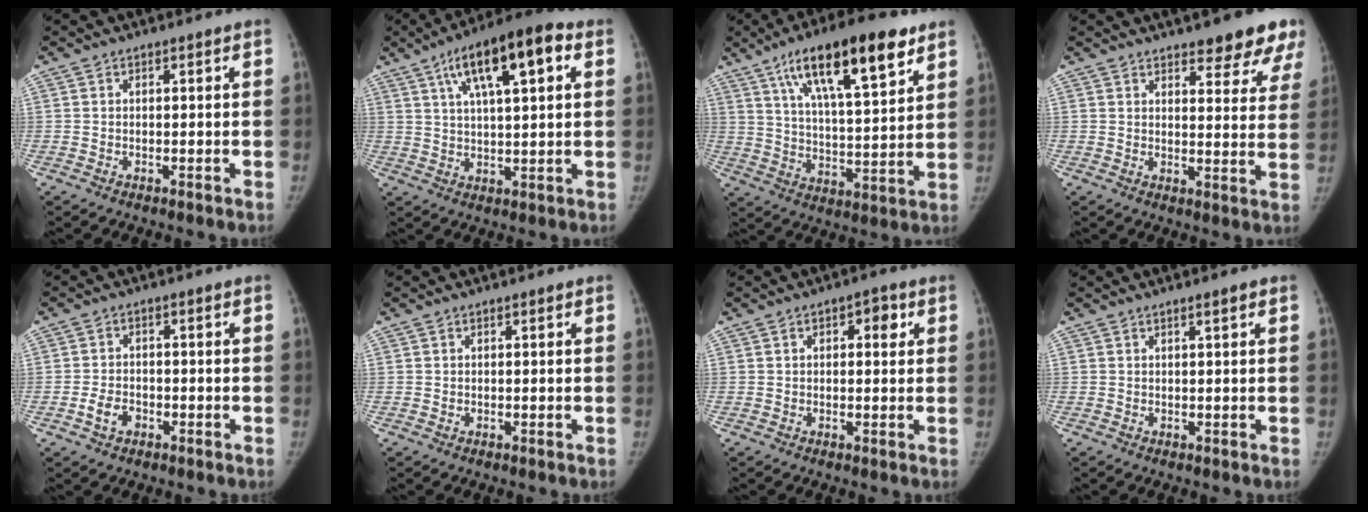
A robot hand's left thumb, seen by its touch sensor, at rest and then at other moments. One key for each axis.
{"total": 15.1, "fx": 6.2, "fy": 4.8, "fz": 12.9, "tx": -0.192, "ty": 0.006, "tz": 0.093}
{"total": 20.5, "fx": 11.5, "fy": 6.1, "fz": 15.8, "tx": -0.236, "ty": -0.029, "tz": 0.192}
{"total": 11.8, "fx": 8.8, "fy": 3.8, "fz": 6.9, "tx": -0.041, "ty": -0.045, "tz": 0.096}
{"total": 3.8, "fx": -1.8, "fy": 2.6, "fz": 2.1, "tx": -0.033, "ty": 0.017, "tz": -0.032}
{"total": 0.0}
{"total": 3.7, "fx": 1.2, "fy": 2.1, "fz": 2.9, "tx": -0.023, "ty": 0.002, "tz": 0.013}
{"total": 1.1, "fx": 0.6, "fy": -0.1, "fz": 0.9, "tx": -0.014, "ty": -0.001, "tz": 0.010}